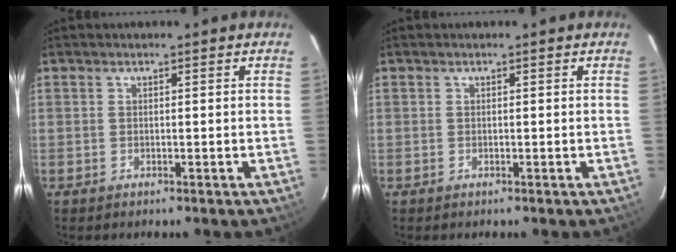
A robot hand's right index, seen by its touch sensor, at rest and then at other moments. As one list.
[{"total": 0.0}]